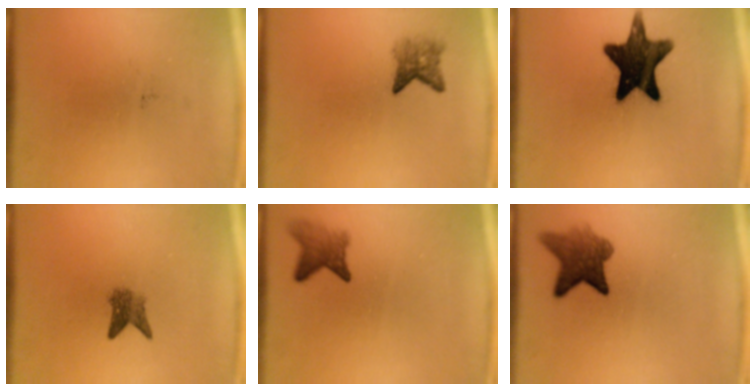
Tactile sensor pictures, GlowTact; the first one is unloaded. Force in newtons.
{"total": 3.0}
{"total": 15.3}
{"total": 2.8}
{"total": 3.1}
{"total": 6.8}